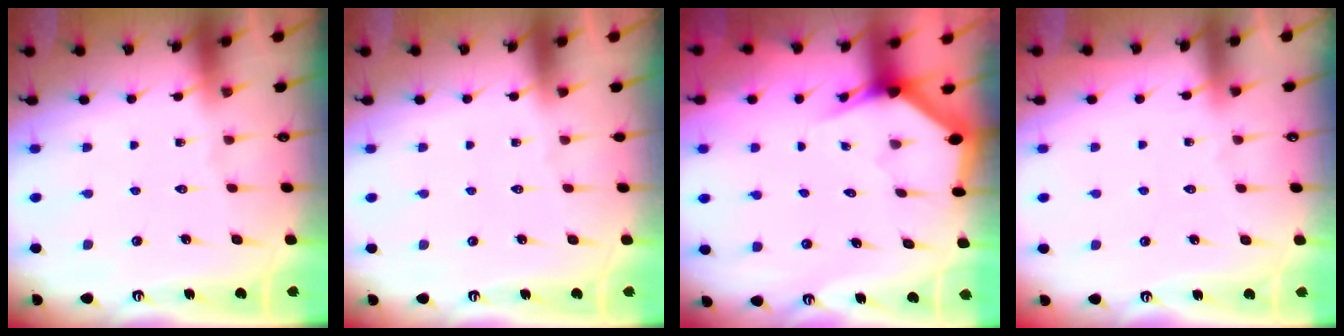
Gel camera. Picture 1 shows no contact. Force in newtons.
{"total": 0.0}
{"total": 3.0, "press": 3.0, "slide": 0.0}
{"total": 3.3, "press": 3.3, "slide": 0.6}